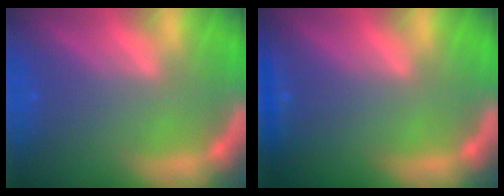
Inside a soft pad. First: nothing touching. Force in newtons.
{"total": 0.9}